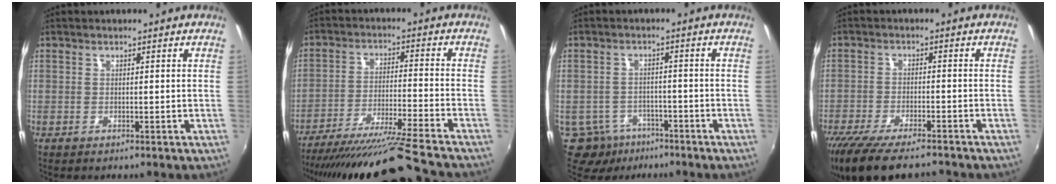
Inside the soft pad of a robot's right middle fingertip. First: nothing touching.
{"total": 18.2, "force": [-16.3, -1.9, 7.8], "torque": [-0.149, -0.036, -0.265]}
{"total": 8.7, "force": [-5.4, 6.4, 2.3], "torque": [-0.070, 0.002, -0.076]}
{"total": 13.9, "force": [-11.5, 3.5, 7.2], "torque": [-0.154, -0.038, -0.191]}